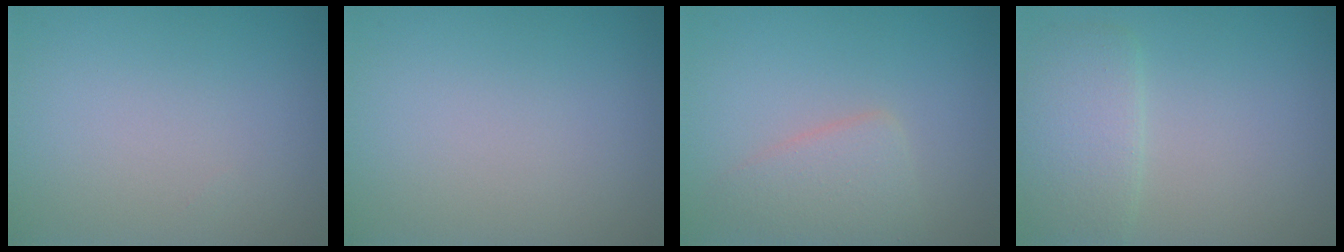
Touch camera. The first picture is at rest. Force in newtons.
{"total": 0.0}
{"total": 2.8, "press": 2.8, "slide": 0.2}
{"total": 3.0, "press": 3.0, "slide": 0.1}